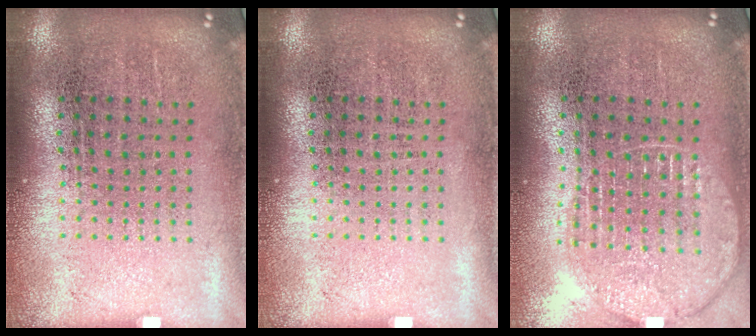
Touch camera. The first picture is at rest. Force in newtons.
{"total": 0.0}
{"total": 1.1, "press": 1.1, "slide": 0.1}